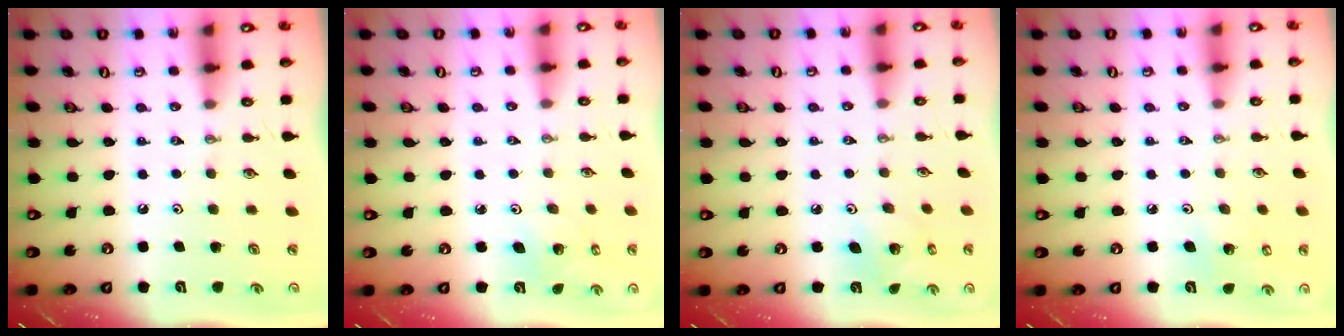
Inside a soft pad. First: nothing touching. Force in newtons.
{"total": 4.1, "press": 4.1, "slide": 0.2}
{"total": 4.6, "press": 4.6, "slide": 0.3}
{"total": 5.0, "press": 4.9, "slide": 1.2}